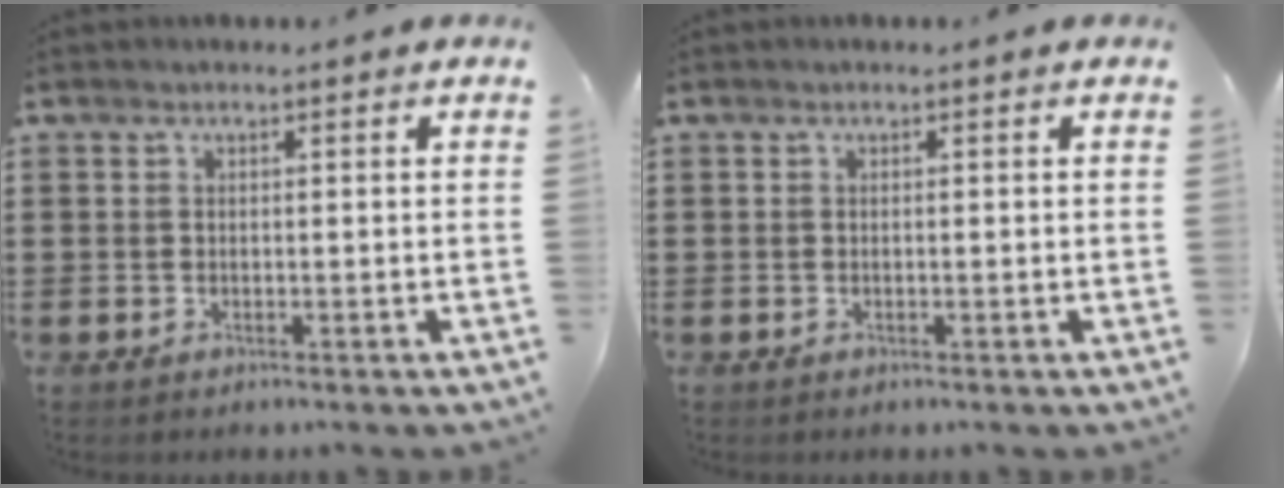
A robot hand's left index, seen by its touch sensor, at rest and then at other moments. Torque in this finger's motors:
{"motor_torque": [0.01, -0.12, -0.01, 0.01]}